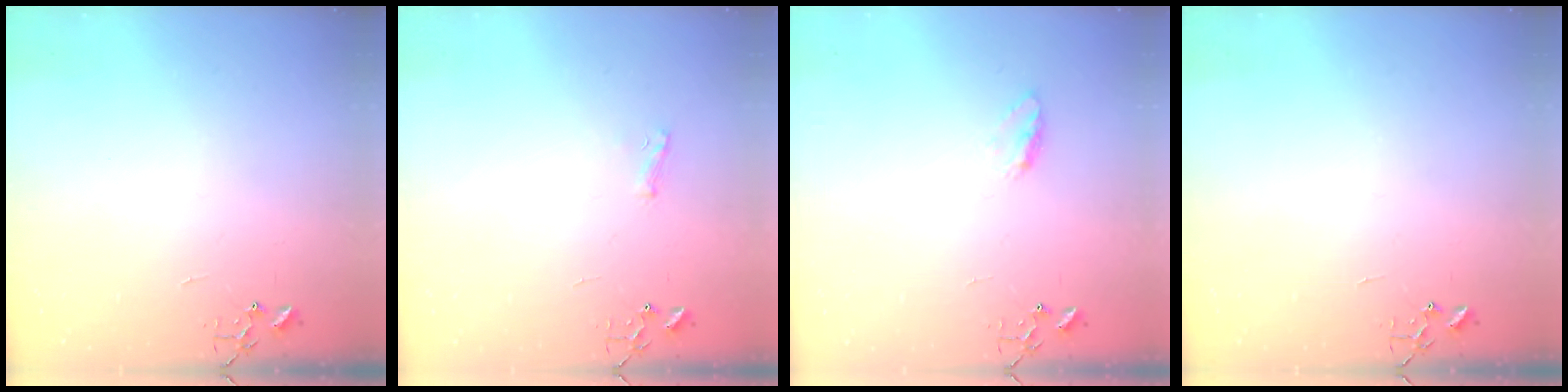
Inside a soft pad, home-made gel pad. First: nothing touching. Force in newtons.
{"total": 5.5, "press": 5.5, "slide": 0.7}
{"total": 5.0, "press": 5.0, "slide": 0.7}
{"total": 0.0}